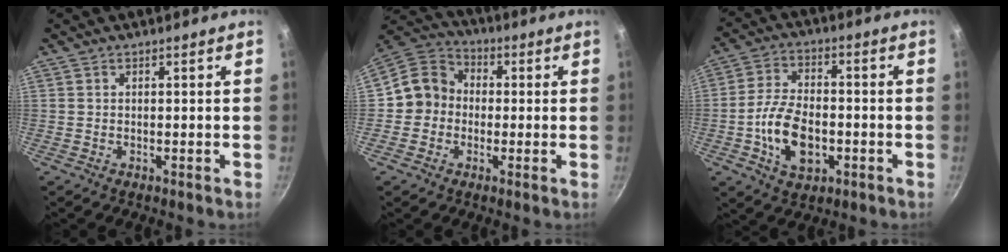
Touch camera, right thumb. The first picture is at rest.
{"total": 9.2, "force": [-0.7, 8.4, 3.5], "torque": [-0.026, 0.028, -0.037]}
{"total": 11.7, "force": [-3.1, 7.0, 8.8], "torque": [-0.151, 0.021, -0.057]}